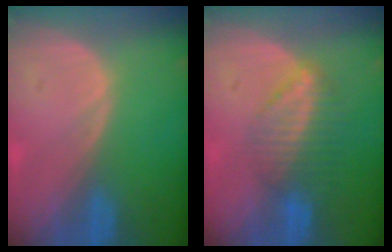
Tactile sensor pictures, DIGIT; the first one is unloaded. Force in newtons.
{"total": 6.9, "press": 6.0, "slide": 3.5}